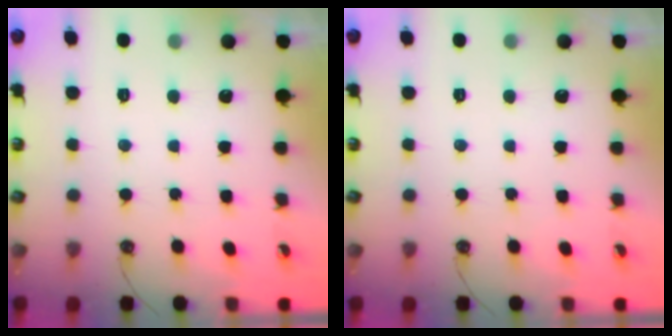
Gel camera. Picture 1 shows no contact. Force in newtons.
{"total": 0.0}